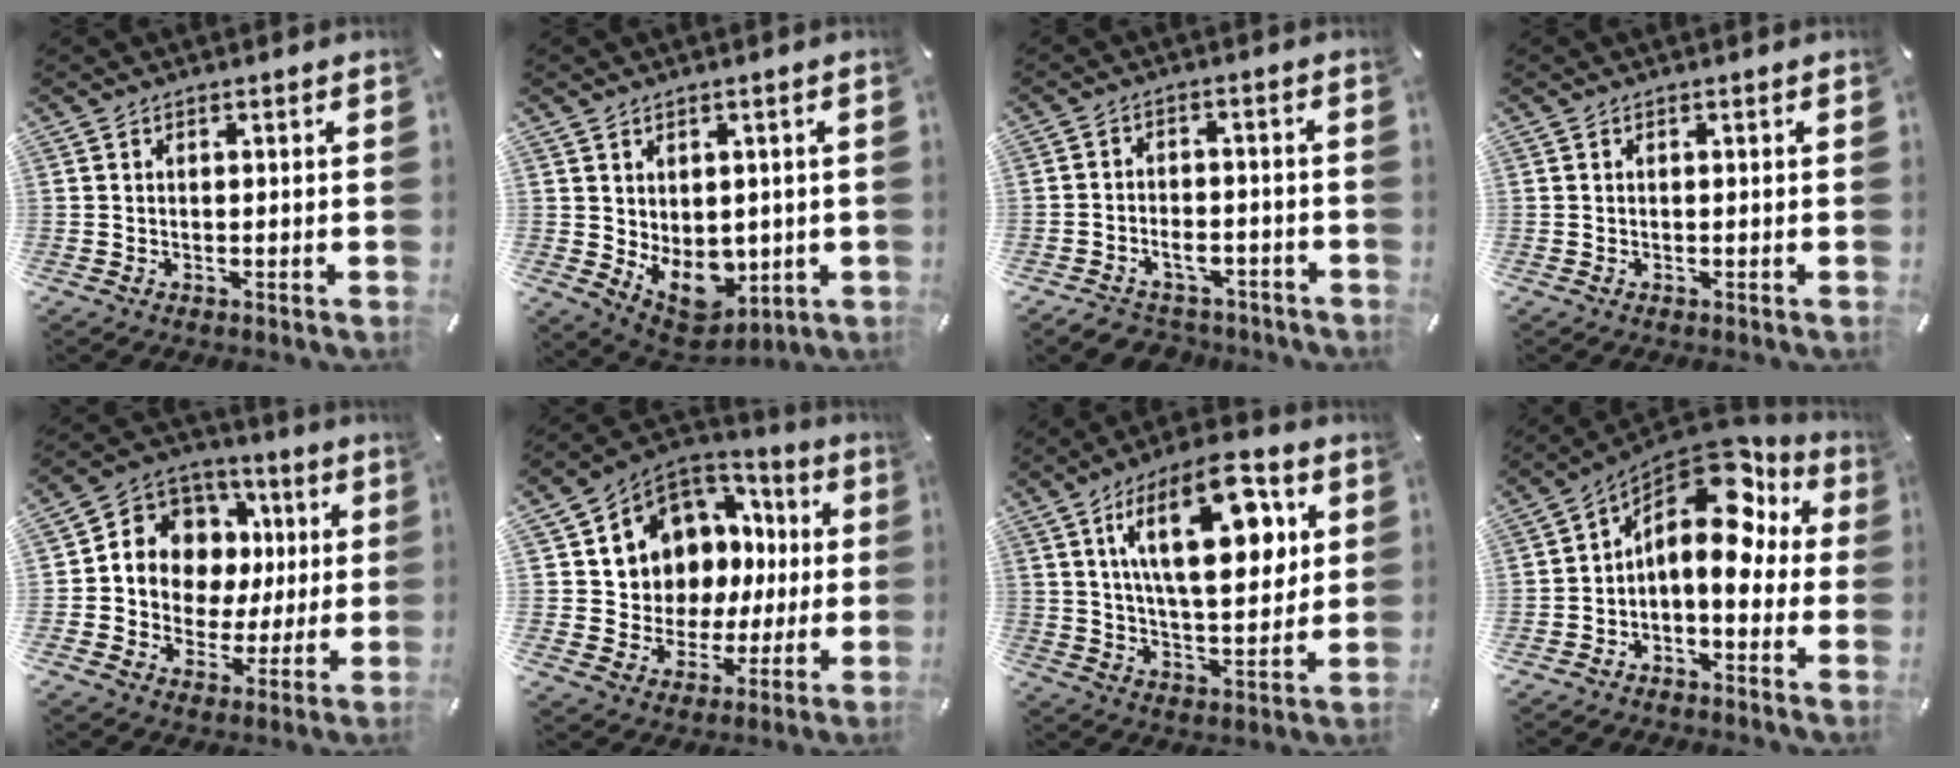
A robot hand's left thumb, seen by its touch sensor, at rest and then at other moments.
{"total": 10.4, "force": [-2.1, 8.3, 6.0], "torque": [-0.075, -0.009, -0.032]}
{"total": 5.8, "force": [-3.1, 4.2, 2.5], "torque": [-0.045, 0.019, -0.053]}
{"total": 0.0}
{"total": 10.0, "force": [1.1, 9.6, 2.2], "torque": [-0.053, -0.017, 0.031]}
{"total": 9.4, "force": [4.0, 8.5, 1.3], "torque": [-0.035, -0.064, 0.086]}
{"total": 20.9, "force": [8.4, 9.4, 16.6], "torque": [-0.275, -0.019, 0.128]}
{"total": 14.0, "force": [5.8, 6.7, 10.8], "torque": [-0.182, -0.054, 0.088]}